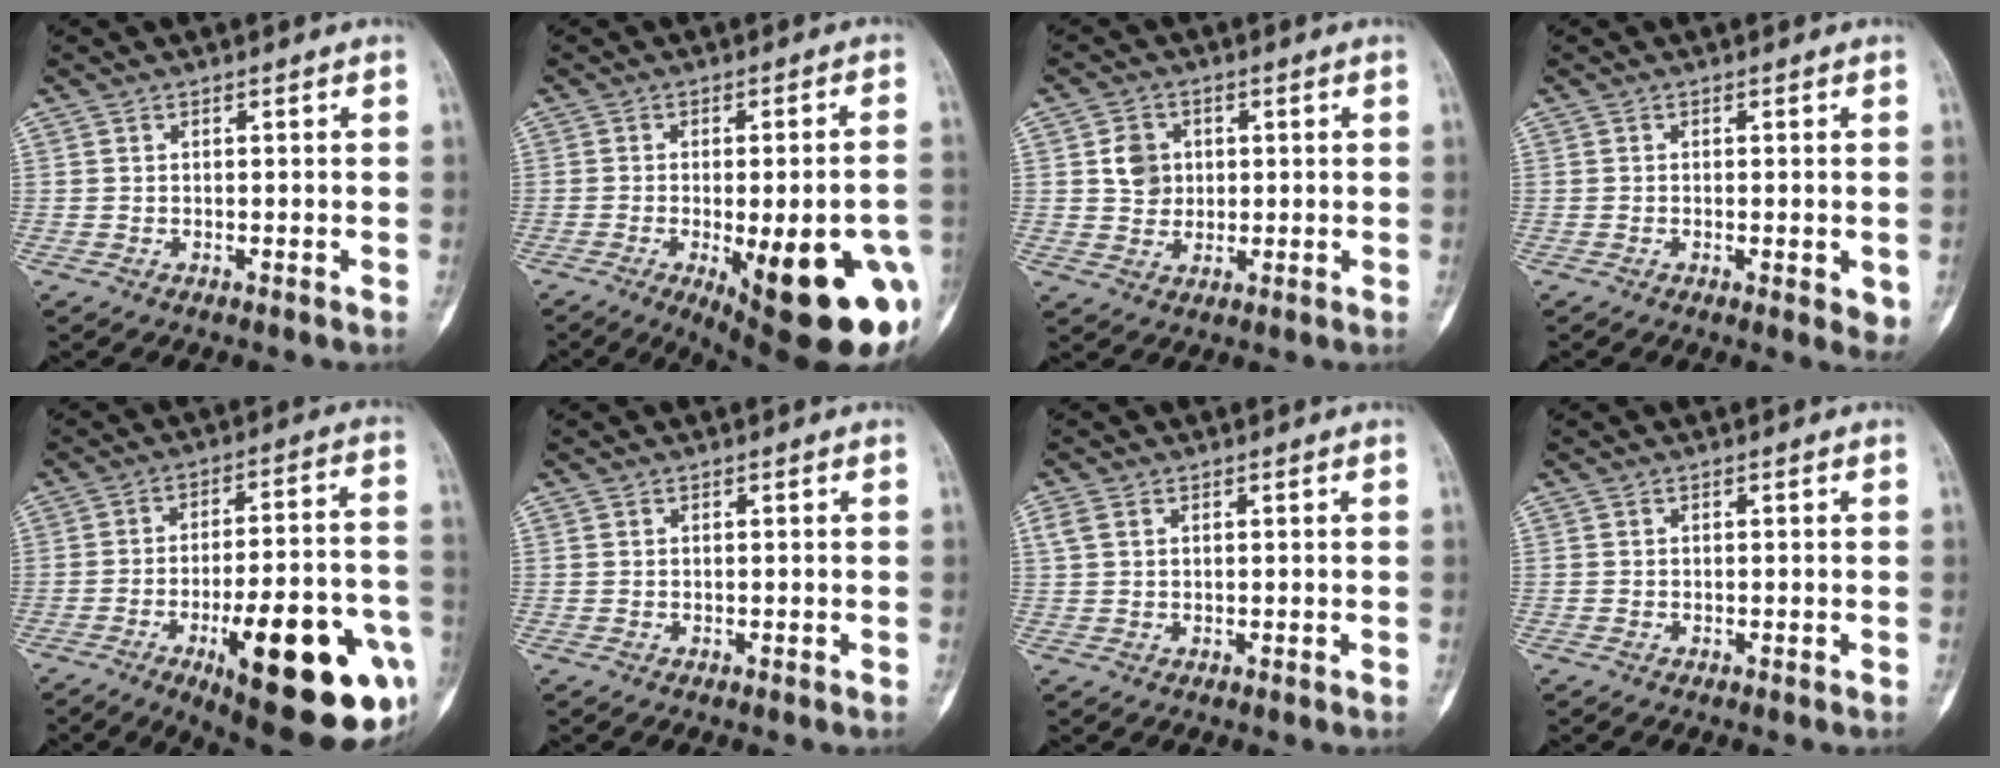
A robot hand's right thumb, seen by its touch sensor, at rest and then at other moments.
{"total": 23.3, "force": [-7.4, 7.2, 20.9], "torque": [-0.217, -0.003, -0.076]}
{"total": 5.4, "force": [1.0, 4.7, 2.3], "torque": [-0.017, -0.001, 0.017]}
{"total": 2.1, "force": [-0.3, 0.6, 1.9], "torque": [-0.025, -0.005, -0.003]}
{"total": 26.1, "force": [-9.8, 8.0, 22.9], "torque": [-0.270, 0.030, -0.124]}
{"total": 0.0}
{"total": 2.1, "force": [0.8, 1.4, 1.3], "torque": [-0.034, 0.009, 0.021]}
{"total": 0.0}